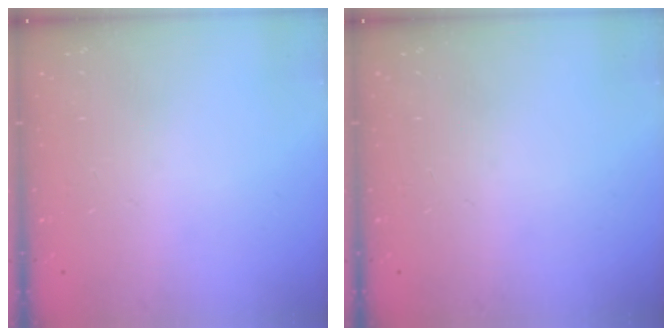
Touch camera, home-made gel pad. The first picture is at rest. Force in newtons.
{"total": 0.0}